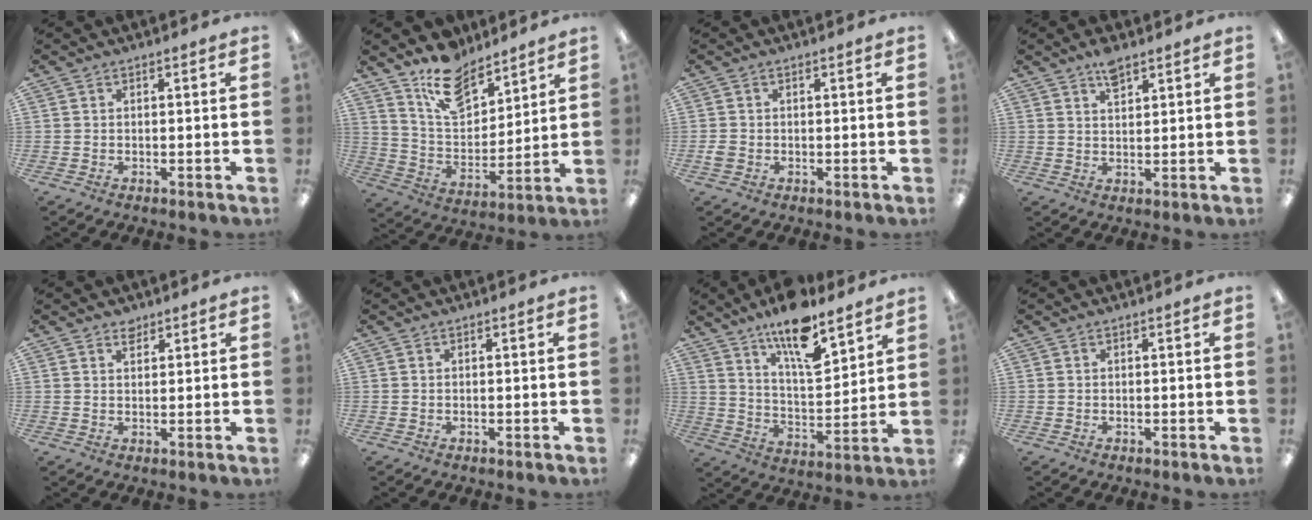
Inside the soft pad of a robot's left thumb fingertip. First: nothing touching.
{"total": 13.5, "force": [10.5, 6.5, 5.4], "torque": [-0.101, -0.060, 0.198]}
{"total": 1.7, "force": [-0.4, 1.4, 0.9], "torque": [-0.014, 0.003, -0.007]}
{"total": 4.4, "force": [3.3, 1.7, 2.5], "torque": [-0.040, -0.012, 0.057]}
{"total": 2.3, "force": [1.9, 1.1, 0.8], "torque": [-0.011, -0.005, 0.034]}
{"total": 0.0}
{"total": 15.0, "force": [11.2, 4.8, 8.8], "torque": [-0.150, -0.063, 0.190]}
{"total": 0.0}